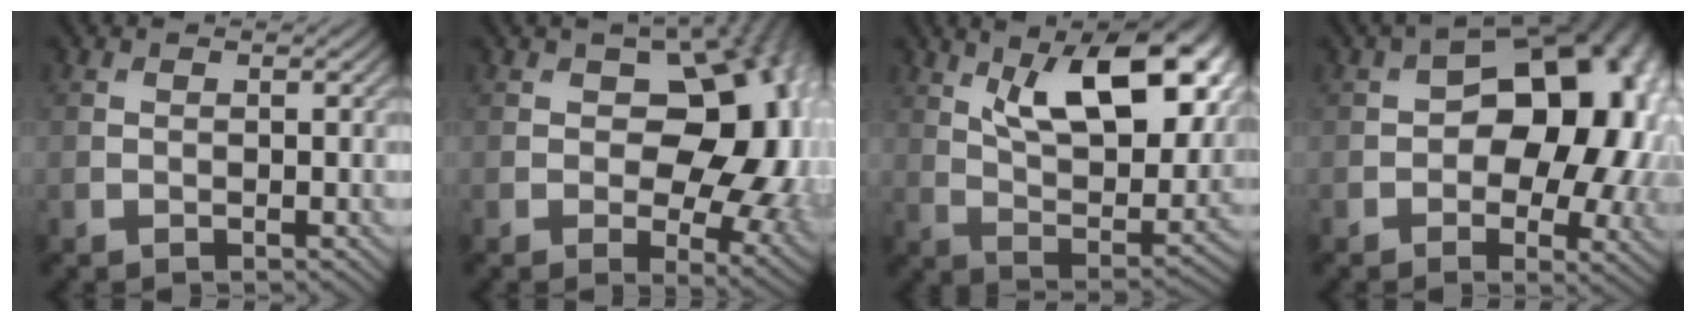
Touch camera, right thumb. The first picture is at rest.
{"total": 15.8, "force": [1.6, 9.8, 12.3], "torque": [-0.135, -0.016, 0.039]}
{"total": 16.6, "force": [7.3, 7.3, 13.0], "torque": [-0.198, 0.011, 0.118]}
{"total": 16.1, "force": [0.8, 10.3, 12.3], "torque": [-0.127, -0.008, 0.021]}